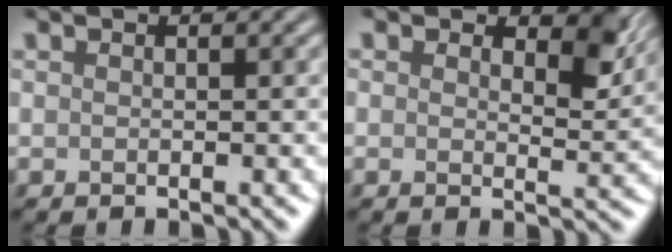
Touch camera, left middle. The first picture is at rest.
{"total": 3.4, "force": [1.7, 1.9, 2.2], "torque": [-0.033, -0.005, 0.022]}